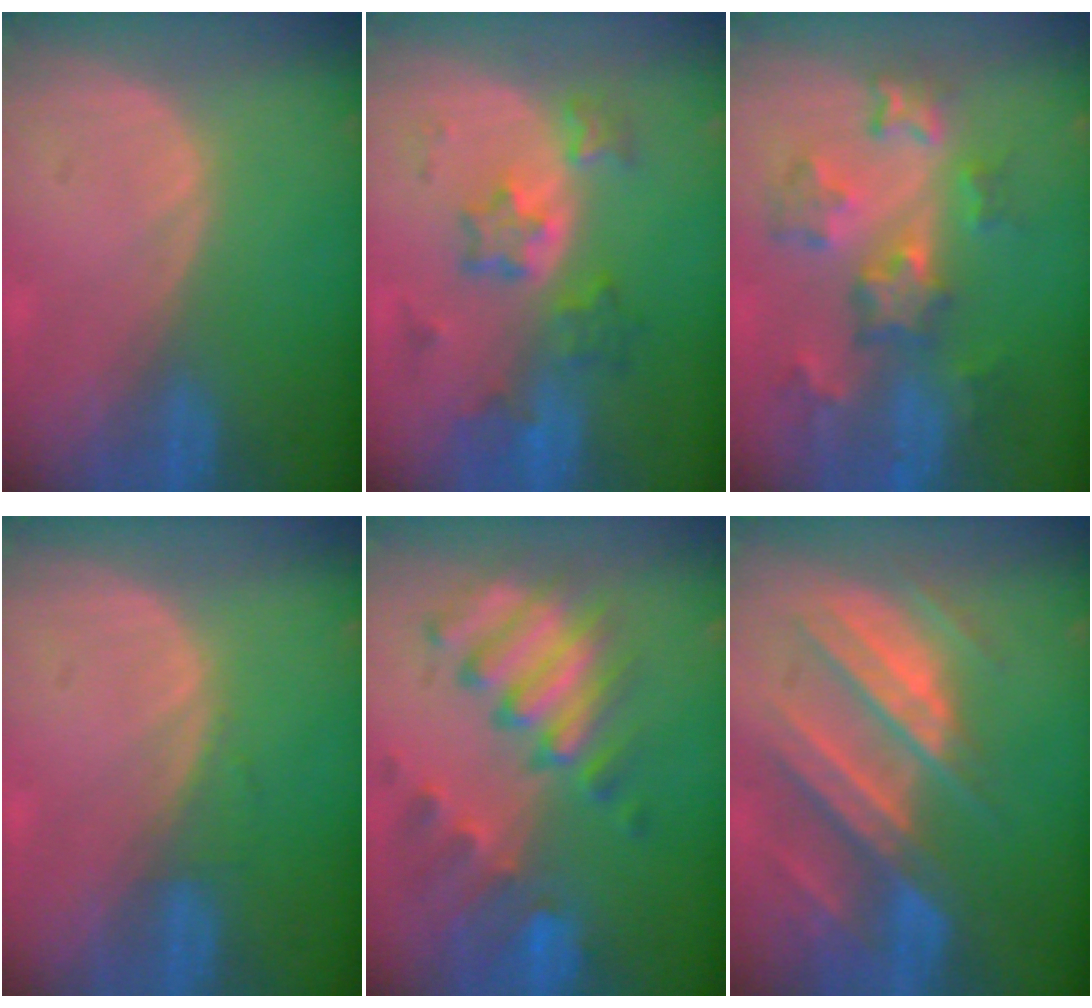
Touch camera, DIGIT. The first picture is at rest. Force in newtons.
{"total": 6.7, "press": 6.6, "slide": 1.1}
{"total": 8.8, "press": 7.8, "slide": 4.0}
{"total": 0.7, "press": 0.7, "slide": 0.1}
{"total": 10.5, "press": 9.1, "slide": 5.2}
{"total": 10.4, "press": 9.2, "slide": 4.8}